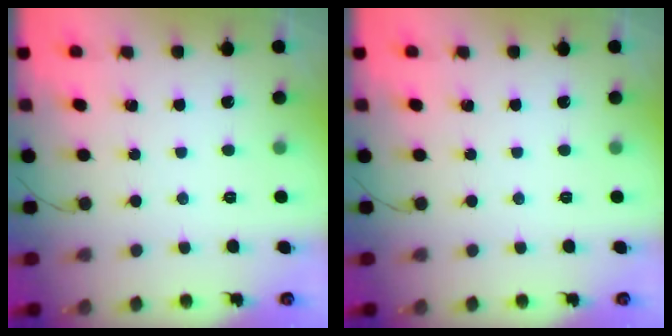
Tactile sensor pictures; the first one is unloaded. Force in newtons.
{"total": 0.0}